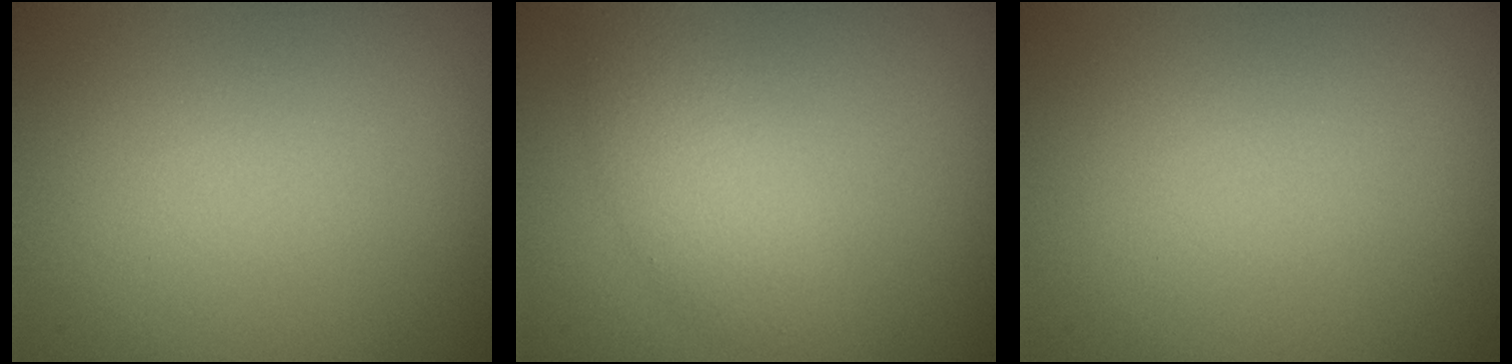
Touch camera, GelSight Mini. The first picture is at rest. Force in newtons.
{"total": 2.7, "press": 2.7, "slide": 0.0}
{"total": 0.0}